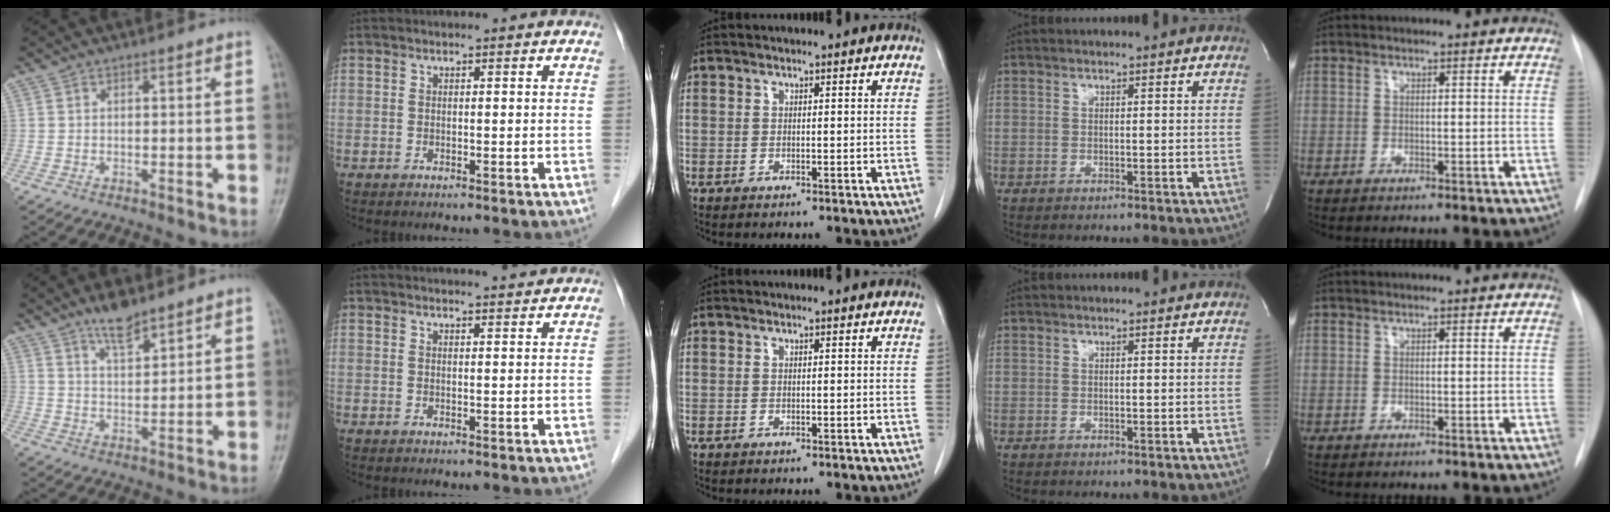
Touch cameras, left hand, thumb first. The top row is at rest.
{"thumb": {"total": 6.1, "force": [4.8, 1.8, 3.3], "torque": [-0.045, -0.033, 0.087]}, "index": {"total": 3.7, "force": [3.6, -0.2, 0.8], "torque": [-0.015, 0.007, 0.042]}}